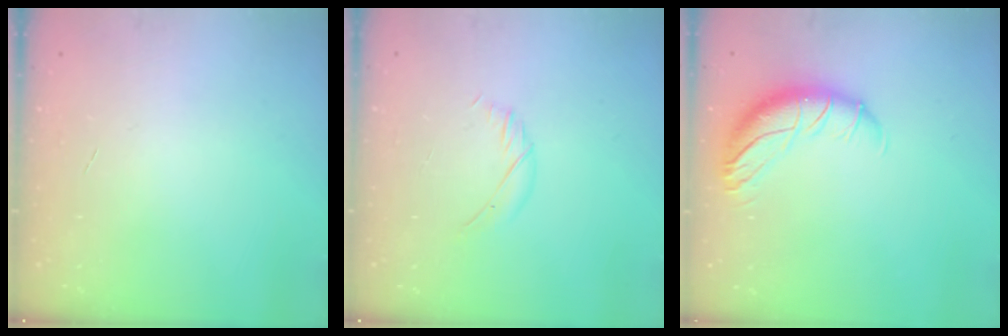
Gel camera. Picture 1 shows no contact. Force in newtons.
{"total": 4.3, "press": 4.2, "slide": 1.2}
{"total": 12.8, "press": 12.4, "slide": 2.9}